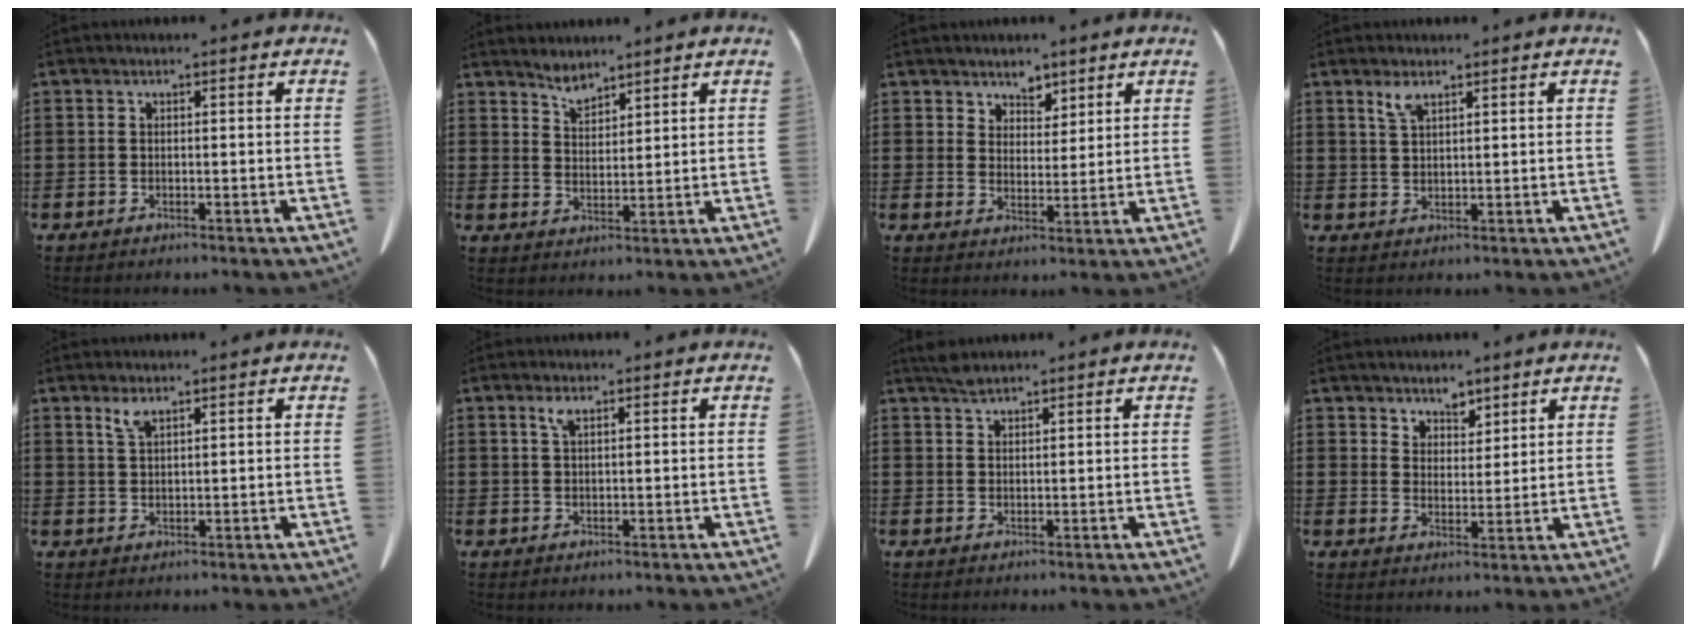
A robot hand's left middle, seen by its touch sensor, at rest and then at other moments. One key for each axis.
{"total": 3.3, "fx": 3.1, "fy": 0.9, "fz": 0.7, "tx": -0.022, "ty": -0.008, "tz": 0.059}
{"total": 3.8, "fx": 3.1, "fy": 2.1, "fz": -0.1, "tx": -0.015, "ty": -0.002, "tz": 0.059}
{"total": 2.7, "fx": 1.9, "fy": 0.5, "fz": 1.8, "tx": -0.042, "ty": -0.001, "tz": 0.035}
{"total": 2.5, "fx": 1.8, "fy": 0.4, "fz": 1.6, "tx": -0.039, "ty": -0.002, "tz": 0.034}
{"total": 2.1, "fx": 1.1, "fy": 0.5, "fz": 1.7, "tx": -0.038, "ty": 0.000, "tz": 0.020}
{"total": 2.1, "fx": 1.8, "fy": 0.5, "fz": 1.0, "tx": -0.025, "ty": -0.001, "tz": 0.034}
{"total": 3.8, "fx": 3.4, "fy": 1.7, "fz": -0.2, "tx": -0.010, "ty": -0.007, "tz": 0.064}